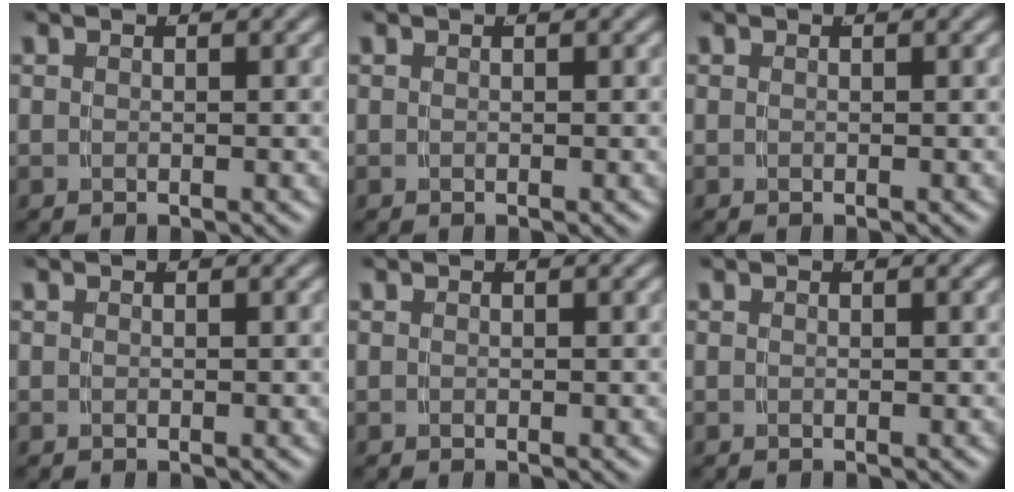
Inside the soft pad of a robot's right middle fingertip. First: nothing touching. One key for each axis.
{"total": 0.0}
{"total": 0.0}
{"total": 0.0}
{"total": 0.0}
{"total": 0.0}